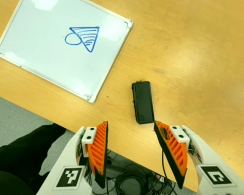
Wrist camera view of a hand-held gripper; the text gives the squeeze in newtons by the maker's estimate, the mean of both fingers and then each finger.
{"total": 0.0}